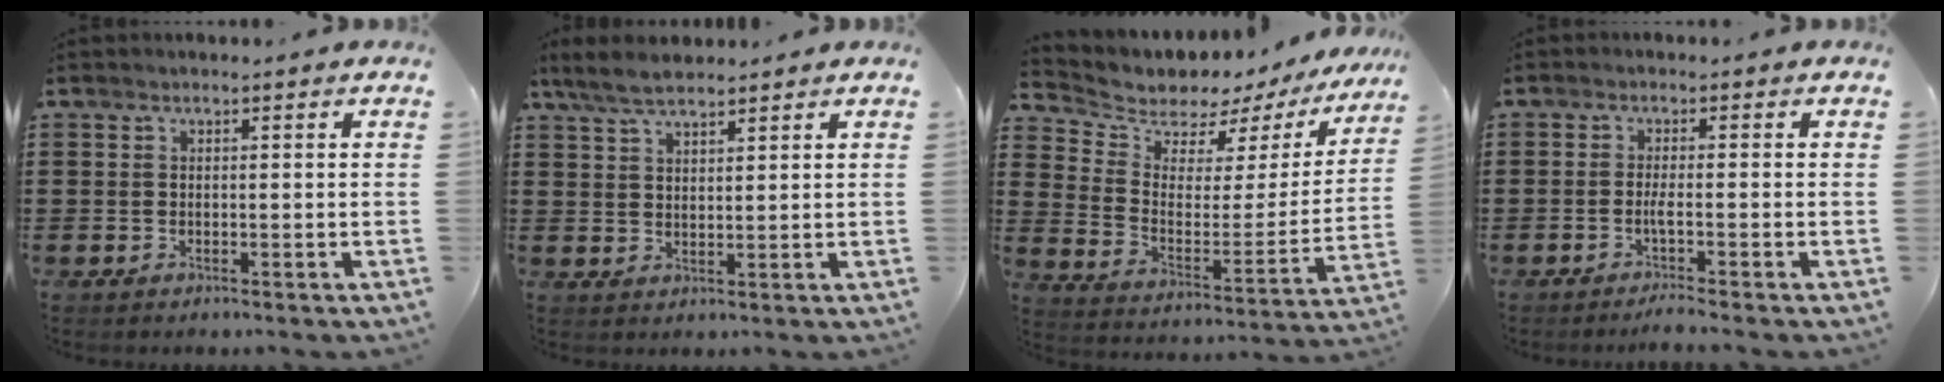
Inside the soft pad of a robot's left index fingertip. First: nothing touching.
{"total": 4.7, "force": [3.9, 1.3, 2.4], "torque": [-0.058, -0.001, 0.072]}
{"total": 5.2, "force": [4.7, 2.1, 0.2], "torque": [-0.034, -0.050, 0.076]}
{"total": 2.5, "force": [-1.2, -0.3, 2.2], "torque": [-0.047, -0.005, -0.027]}